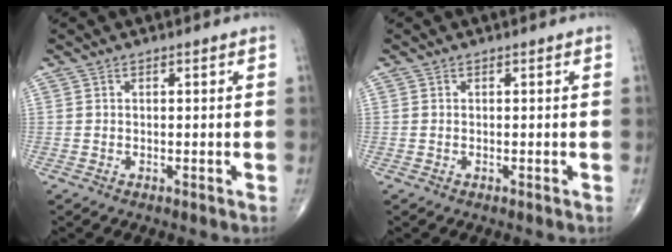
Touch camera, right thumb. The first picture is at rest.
{"total": 0.0}